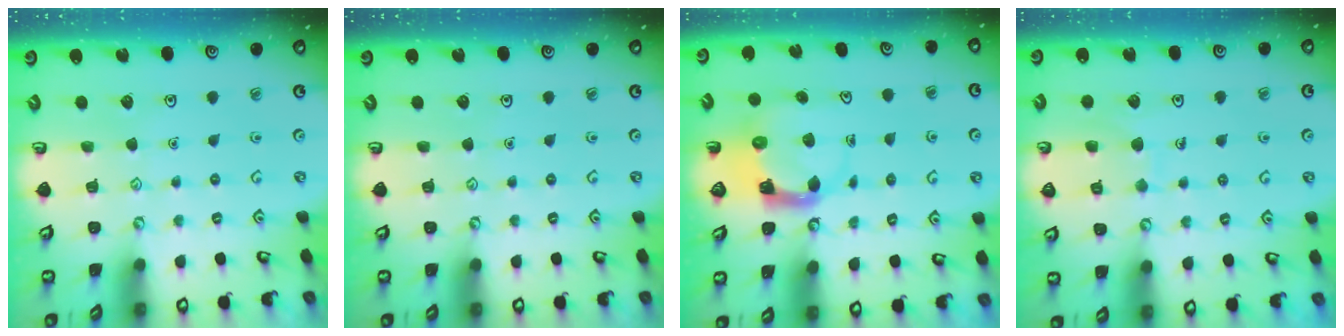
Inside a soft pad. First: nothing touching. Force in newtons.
{"total": 0.0}
{"total": 3.9, "press": 3.9, "slide": 0.6}
{"total": 6.7, "press": 6.7, "slide": 0.4}